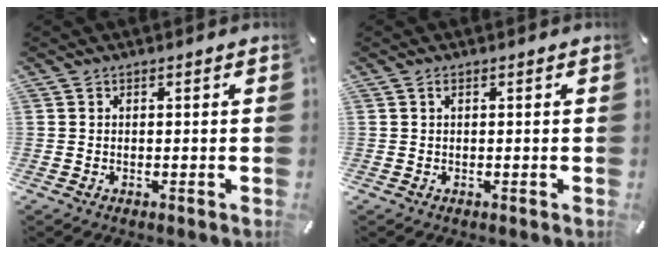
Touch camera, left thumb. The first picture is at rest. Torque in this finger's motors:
{"motor_torque": [0.16, 0.34, 0.14, -0.09, 0.07]}